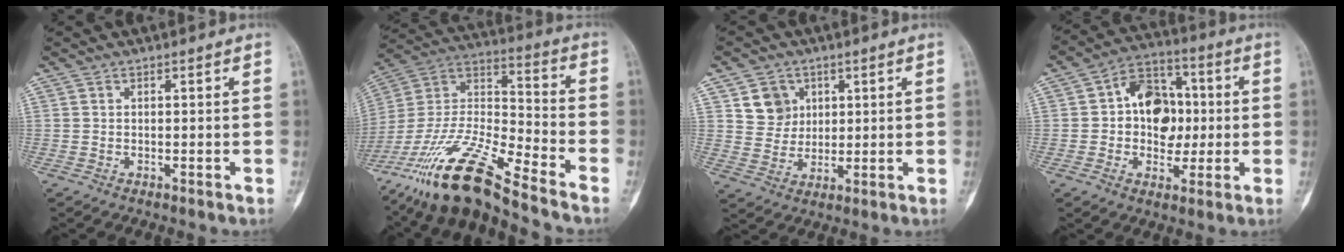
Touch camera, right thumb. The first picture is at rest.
{"total": 21.0, "force": [-16.0, 3.1, 13.2], "torque": [-0.285, 0.049, -0.305]}
{"total": 6.5, "force": [2.7, 5.7, 1.7], "torque": [-0.003, -0.012, 0.051]}
{"total": 12.5, "force": [0.5, 9.3, 8.3], "torque": [-0.080, 0.022, 0.000]}